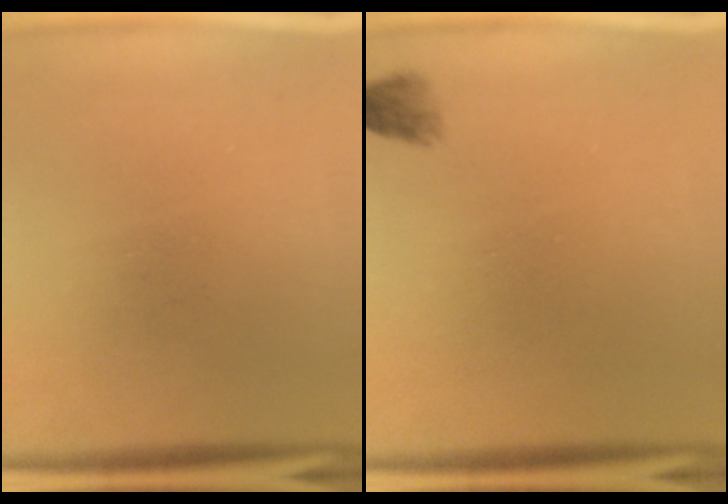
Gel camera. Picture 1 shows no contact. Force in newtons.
{"total": 1.5}